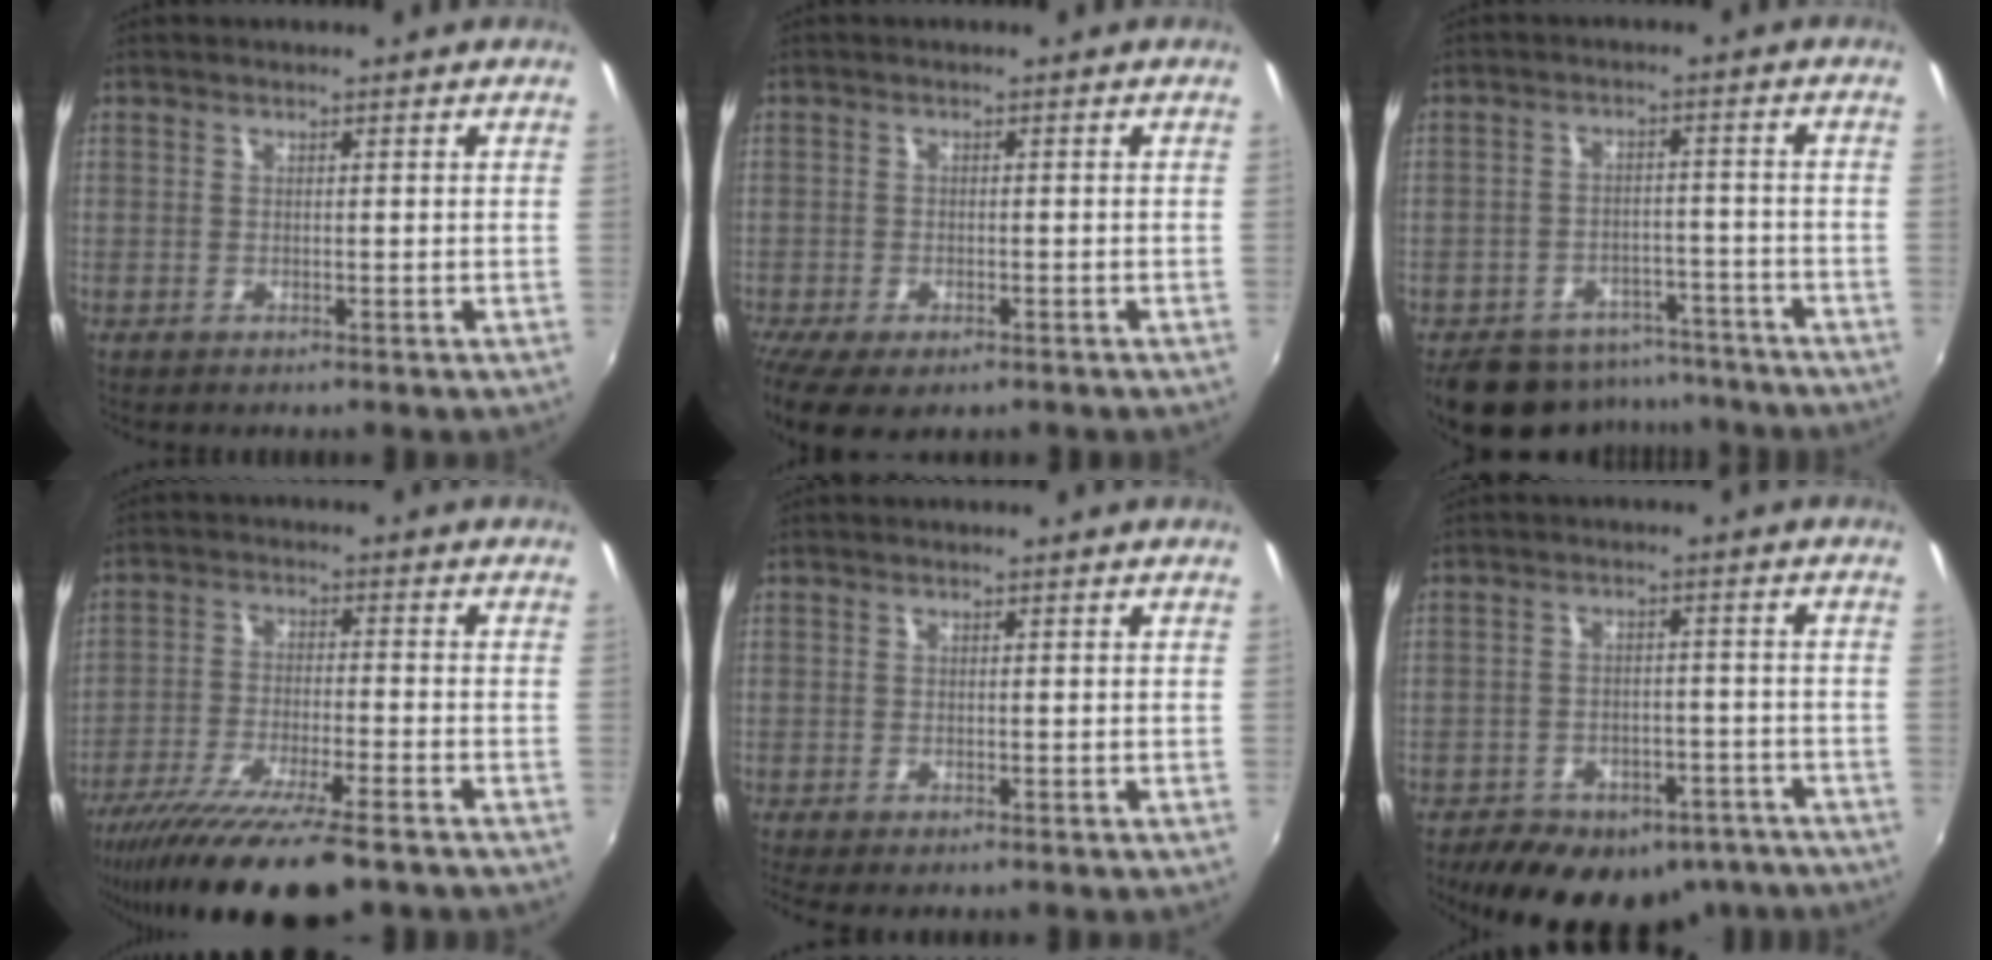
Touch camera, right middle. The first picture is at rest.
{"total": 8.4, "force": [-5.6, 3.5, 5.1], "torque": [-0.124, -0.042, -0.093]}
{"total": 14.8, "force": [-12.0, 7.2, 5.0], "torque": [-0.113, 0.014, -0.159]}
{"total": 16.9, "force": [-13.0, 2.5, 10.6], "torque": [-0.211, -0.051, -0.220]}
{"total": 2.5, "force": [-1.7, 0.8, 1.6], "torque": [-0.031, -0.016, -0.024]}
{"total": 18.7, "force": [-13.6, 10.1, 7.9], "torque": [-0.165, 0.010, -0.161]}